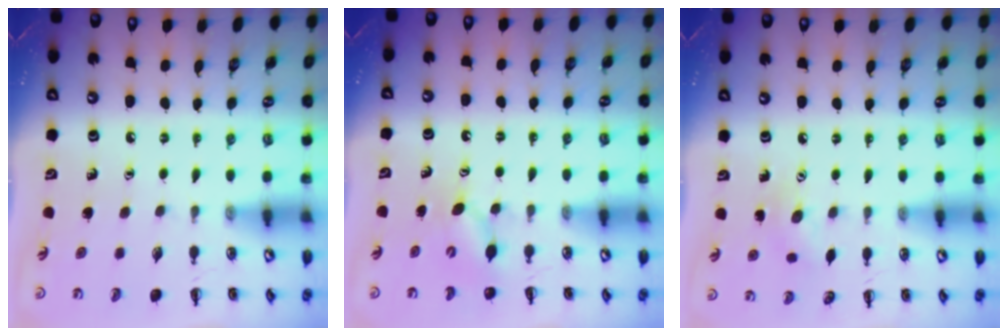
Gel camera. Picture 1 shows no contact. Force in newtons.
{"total": 4.6, "press": 4.5, "slide": 0.4}
{"total": 4.8, "press": 4.6, "slide": 1.1}